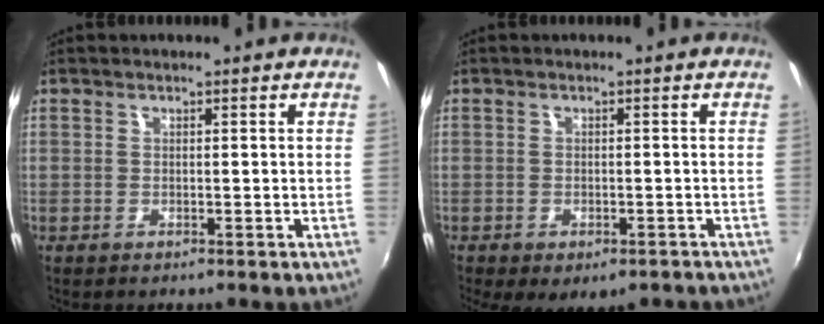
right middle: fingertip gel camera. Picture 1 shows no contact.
{"total": 7.1, "force": [-4.6, 3.3, 4.2], "torque": [-0.084, -0.033, -0.059]}